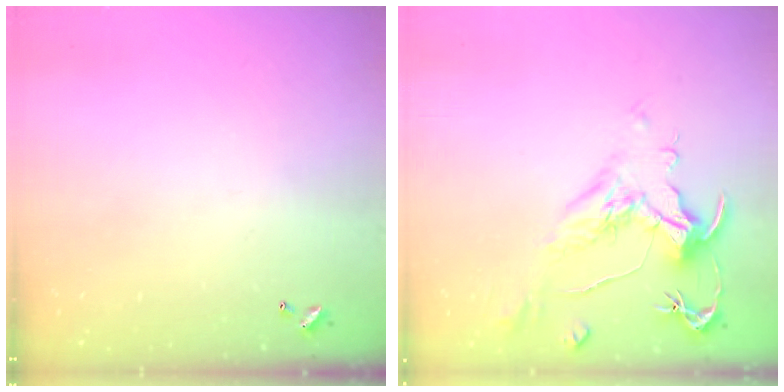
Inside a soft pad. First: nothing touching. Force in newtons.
{"total": 1.6, "press": 0.7, "slide": 1.5}